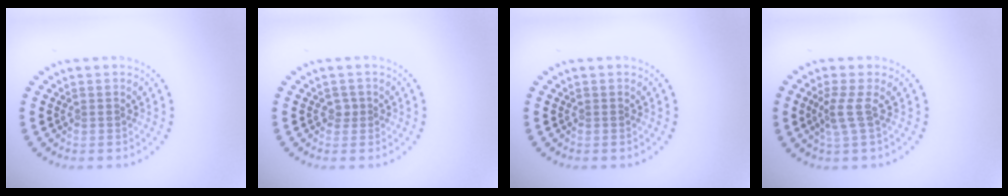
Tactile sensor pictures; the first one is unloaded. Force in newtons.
{"total": 0.9, "press": 0.6, "slide": 0.6}
{"total": 0.0}
{"total": 2.0, "press": 1.4, "slide": 1.3}